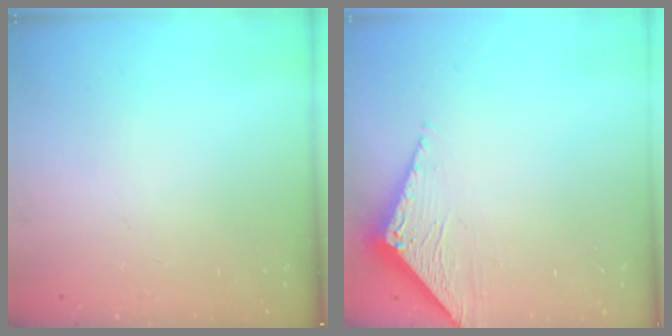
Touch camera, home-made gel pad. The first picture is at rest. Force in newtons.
{"total": 3.0, "press": 3.0, "slide": 0.2}